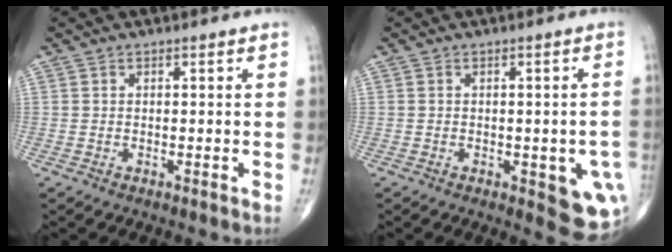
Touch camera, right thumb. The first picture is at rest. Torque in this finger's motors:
{"motor_torque": [1.66, 1.32, 0.25, -0.59, 0.22]}